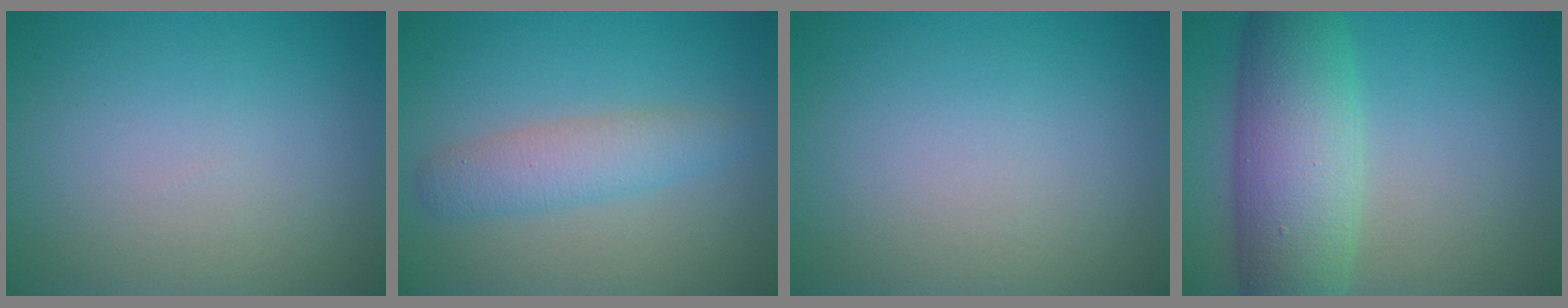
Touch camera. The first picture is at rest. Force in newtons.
{"total": 3.2, "press": 3.2, "slide": 0.1}
{"total": 0.0}
{"total": 8.7, "press": 8.7, "slide": 0.3}